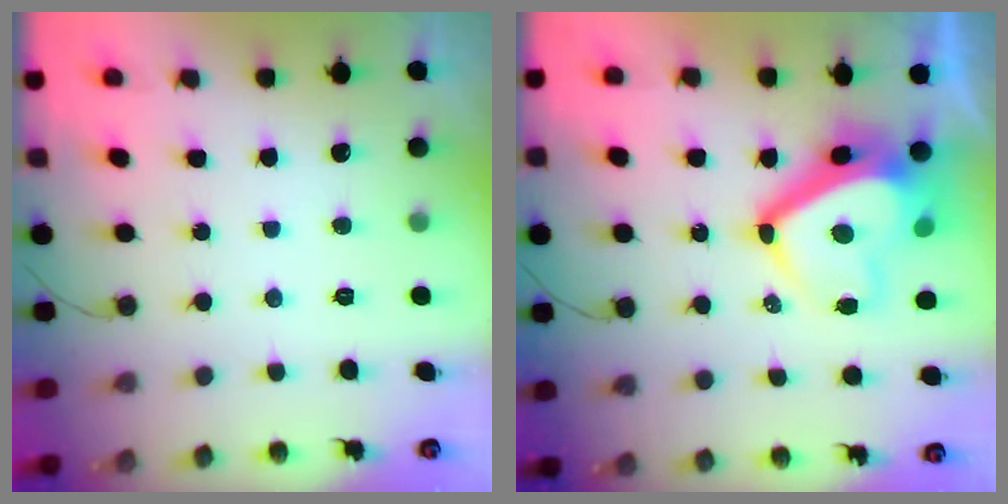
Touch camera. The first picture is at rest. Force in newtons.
{"total": 15.1, "press": 15.0, "slide": 1.7}